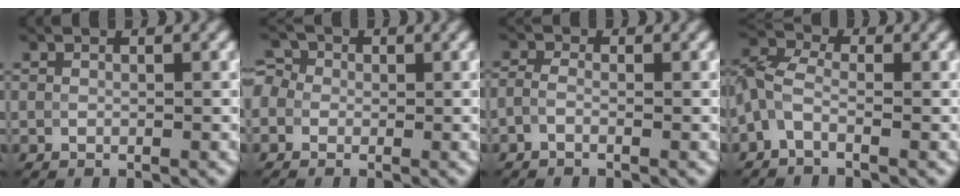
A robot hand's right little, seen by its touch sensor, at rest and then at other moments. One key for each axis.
{"total": 4.5, "fx": -0.1, "fy": 4.1, "fz": 1.8, "tx": -0.038, "ty": 0.027, "tz": -0.035}
{"total": 1.2, "fx": -0.7, "fy": 0.5, "fz": 0.8, "tx": -0.022, "ty": -0.002, "tz": -0.019}
{"total": 3.3, "fx": -1.3, "fy": 1.7, "fz": 2.4, "tx": -0.059, "ty": 0.008, "tz": -0.043}